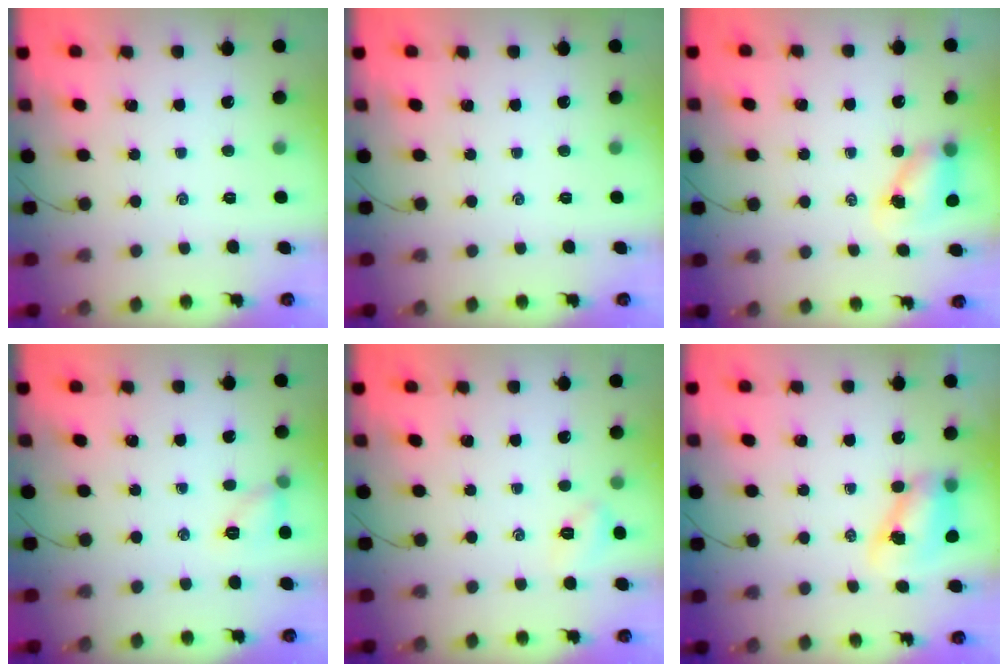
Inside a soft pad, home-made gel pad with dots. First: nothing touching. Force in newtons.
{"total": 0.0}
{"total": 5.7, "press": 5.7, "slide": 0.5}
{"total": 6.5, "press": 6.4, "slide": 0.8}
{"total": 5.1, "press": 4.9, "slide": 1.4}
{"total": 8.6, "press": 8.4, "slide": 1.5}